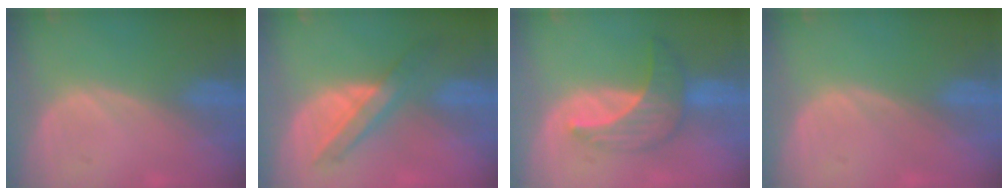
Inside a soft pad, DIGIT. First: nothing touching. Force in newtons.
{"total": 6.0, "press": 5.8, "slide": 1.3}
{"total": 7.3, "press": 6.6, "slide": 3.2}
{"total": 0.0}